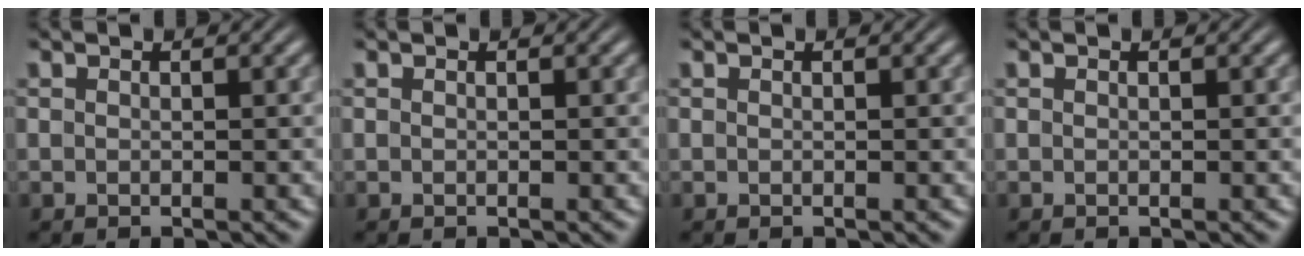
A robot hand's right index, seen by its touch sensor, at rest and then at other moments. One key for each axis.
{"total": 0.0}
{"total": 0.0}
{"total": 0.0}